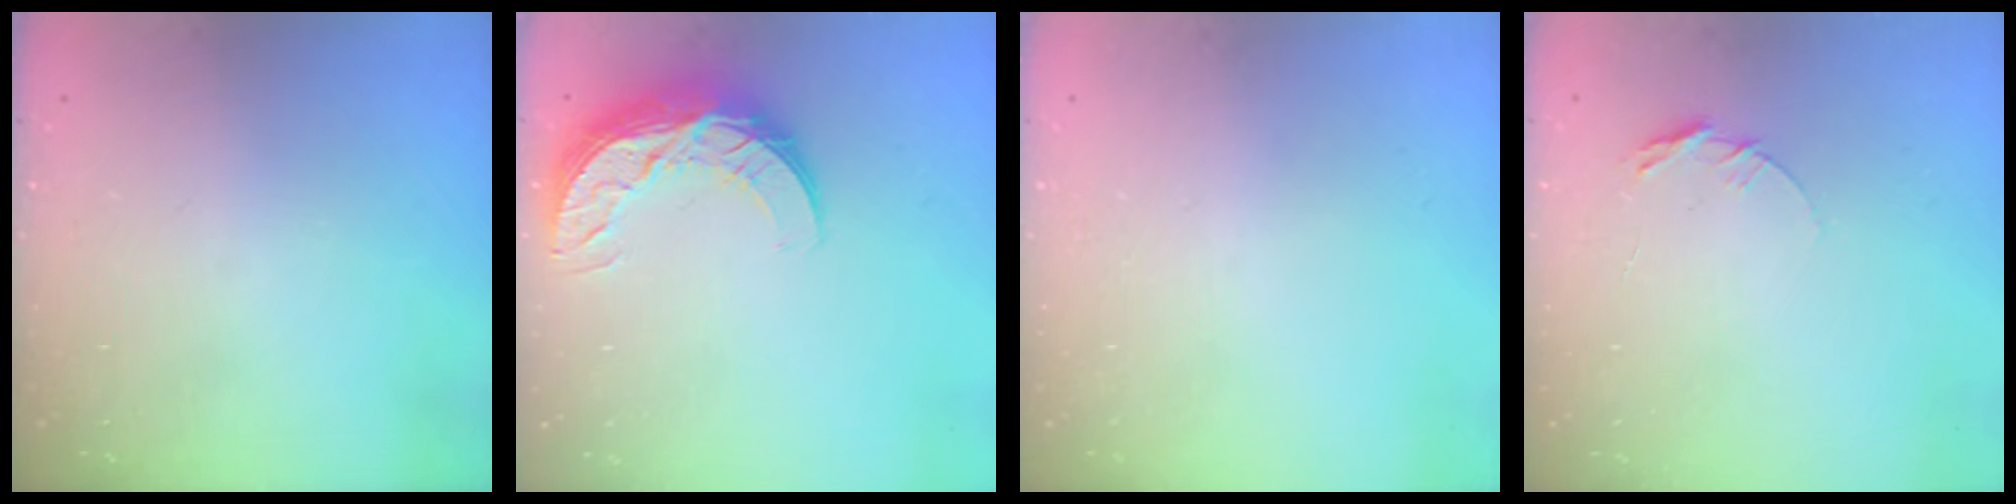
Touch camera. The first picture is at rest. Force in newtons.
{"total": 12.6, "press": 12.6, "slide": 0.8}
{"total": 0.0}
{"total": 5.7, "press": 5.7, "slide": 0.5}